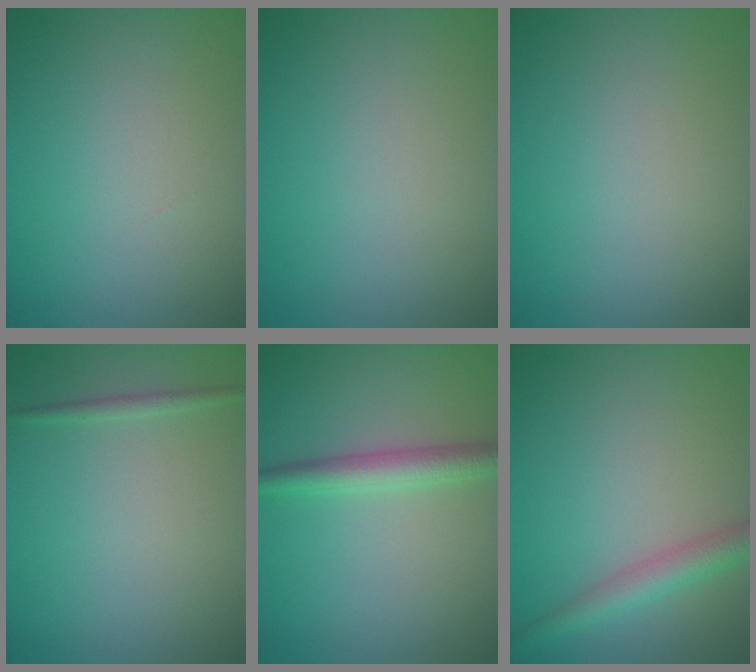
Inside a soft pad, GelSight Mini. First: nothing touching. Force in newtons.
{"total": 0.0}
{"total": 0.0}
{"total": 0.8, "press": 0.8, "slide": 0.0}
{"total": 2.7, "press": 2.7, "slide": 0.1}
{"total": 3.1, "press": 3.1, "slide": 0.1}